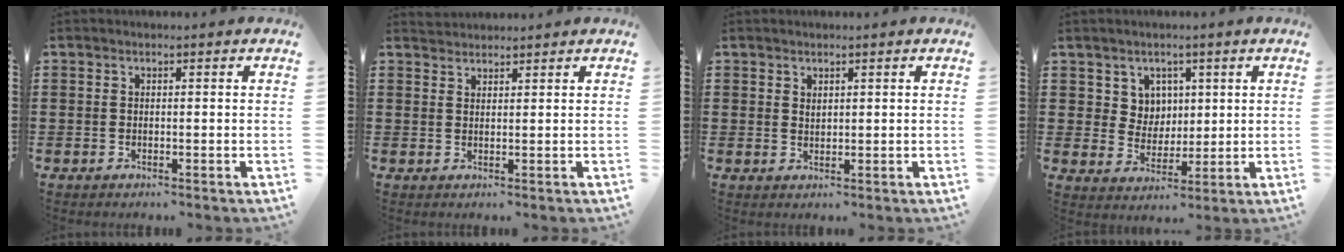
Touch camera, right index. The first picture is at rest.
{"total": 1.5, "force": [1.4, 0.1, -0.5], "torque": [0.007, 0.003, 0.029]}
{"total": 1.1, "force": [1.0, 0.5, 0.2], "torque": [-0.005, 0.002, 0.019]}
{"total": 4.9, "force": [2.2, 4.3, 0.6], "torque": [-0.036, 0.011, 0.042]}